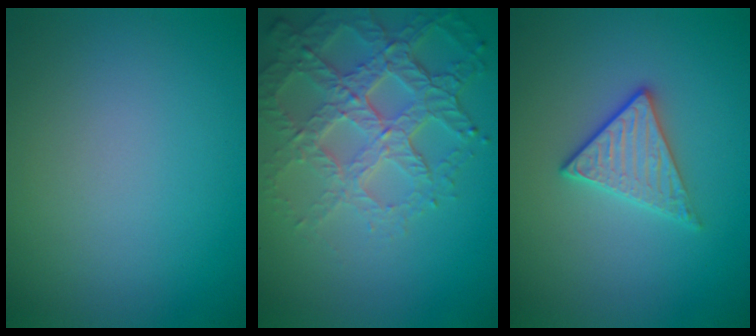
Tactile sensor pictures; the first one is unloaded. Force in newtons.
{"total": 6.9, "press": 5.0, "slide": 4.9}
{"total": 2.8, "press": 2.6, "slide": 1.1}